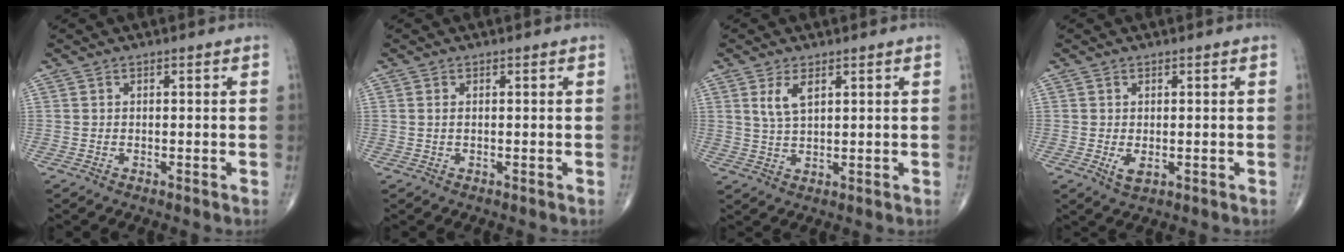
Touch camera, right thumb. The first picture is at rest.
{"total": 0.7, "force": [0.1, 0.3, 0.6], "torque": [-0.017, 0.002, 0.004]}
{"total": 4.2, "force": [1.9, 1.8, 3.3], "torque": [-0.065, -0.007, 0.042]}
{"total": 2.4, "force": [-0.4, 1.2, 2.0], "torque": [-0.033, -0.006, 0.000]}